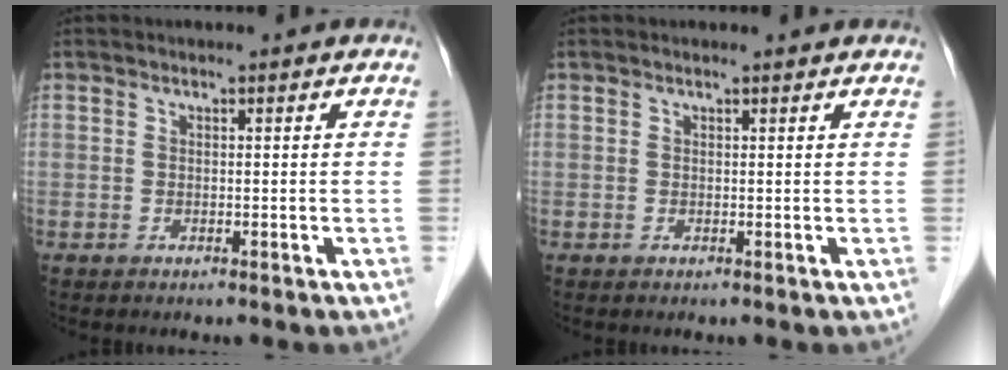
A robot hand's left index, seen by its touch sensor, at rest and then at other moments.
{"total": 1.0, "force": [1.0, 0.1, 0.1], "torque": [-0.012, 0.004, 0.011]}